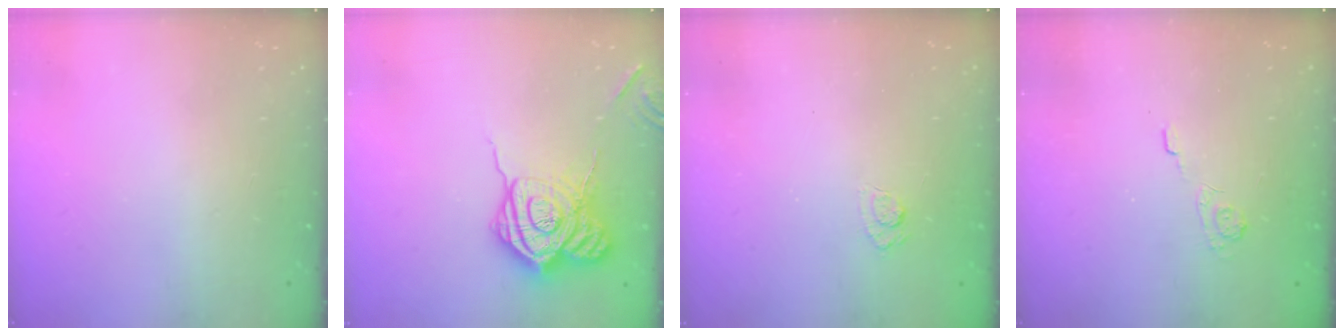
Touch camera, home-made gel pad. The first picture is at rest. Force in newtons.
{"total": 18.0, "press": 17.9, "slide": 1.4}
{"total": 2.5, "press": 2.1, "slide": 1.4}
{"total": 1.9, "press": 1.3, "slide": 1.3}